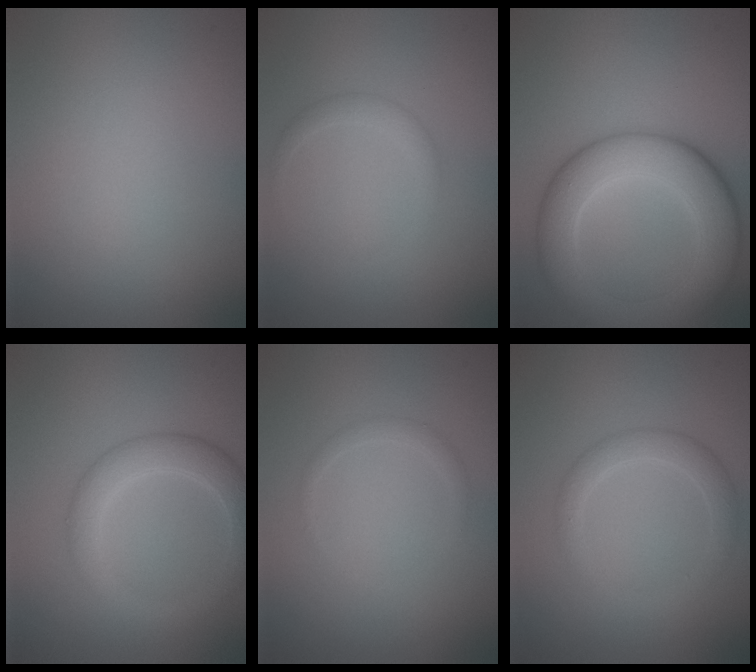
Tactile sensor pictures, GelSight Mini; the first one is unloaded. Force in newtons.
{"total": 1.2, "press": 1.2, "slide": 0.1}
{"total": 8.2, "press": 8.1, "slide": 0.3}
{"total": 3.9, "press": 3.9, "slide": 0.2}
{"total": 0.9, "press": 0.9, "slide": 0.0}
{"total": 2.3, "press": 2.3, "slide": 0.1}